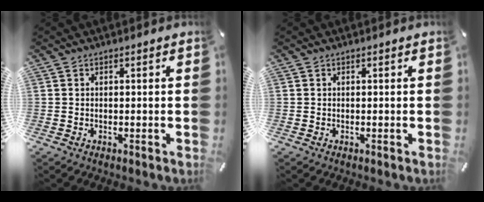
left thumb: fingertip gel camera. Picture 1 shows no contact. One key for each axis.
{"total": 0.0}